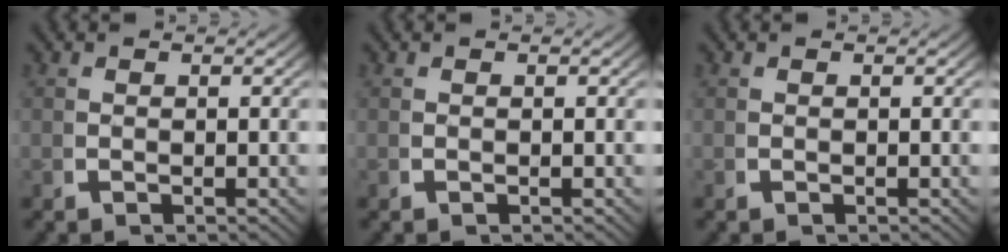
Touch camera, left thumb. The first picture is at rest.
{"total": 0.0}
{"total": 0.0}